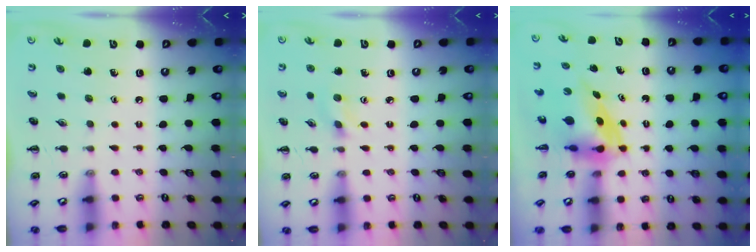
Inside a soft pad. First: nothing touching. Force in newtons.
{"total": 1.1, "press": 1.0, "slide": 0.5}
{"total": 3.9, "press": 3.7, "slide": 1.1}